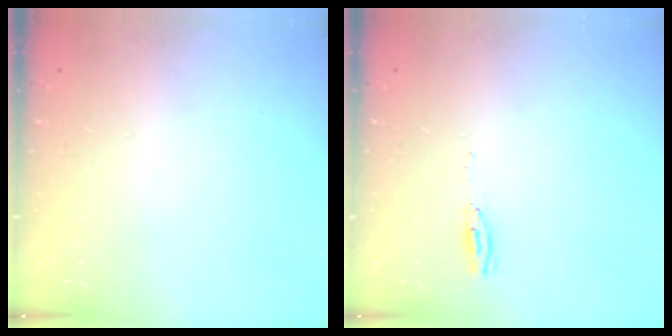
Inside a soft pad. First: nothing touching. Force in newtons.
{"total": 4.6, "press": 4.4, "slide": 1.3}